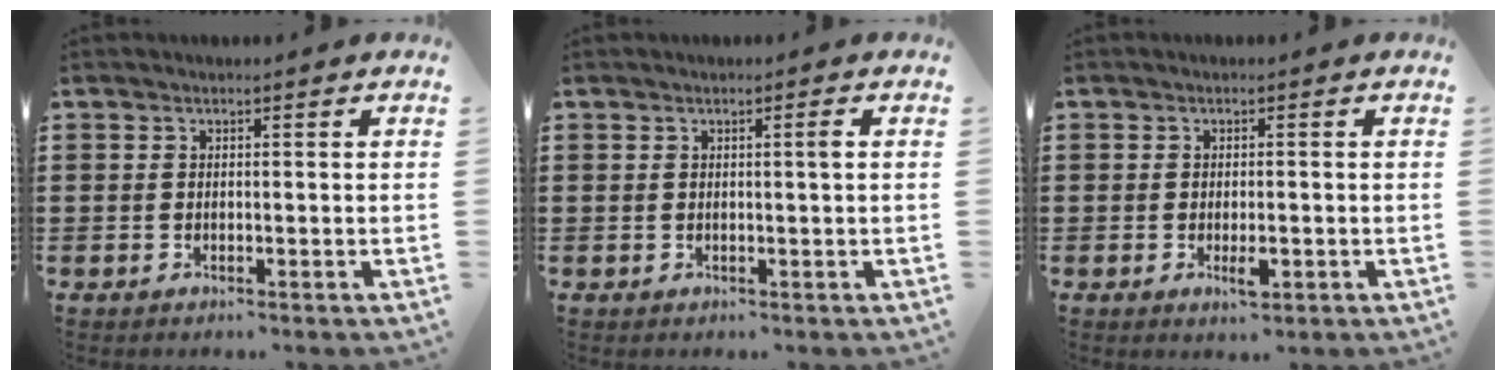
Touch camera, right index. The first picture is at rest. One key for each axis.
{"total": 1.2, "fx": 0.3, "fy": -0.1, "fz": 1.2, "tx": -0.020, "ty": -0.001, "tz": 0.004}
{"total": 2.2, "fx": -0.7, "fy": 0.7, "fz": 2.0, "tx": -0.035, "ty": 0.000, "tz": -0.011}